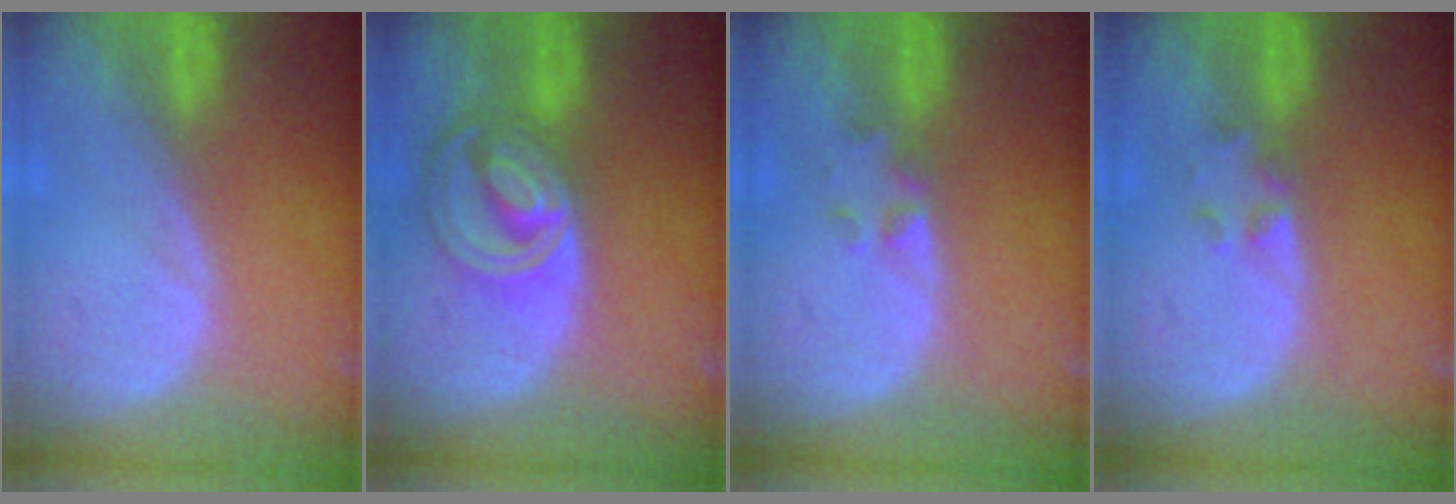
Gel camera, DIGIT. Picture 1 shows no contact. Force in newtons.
{"total": 8.6, "press": 7.3, "slide": 4.6}
{"total": 1.9, "press": 1.7, "slide": 0.8}
{"total": 1.9, "press": 1.7, "slide": 0.8}